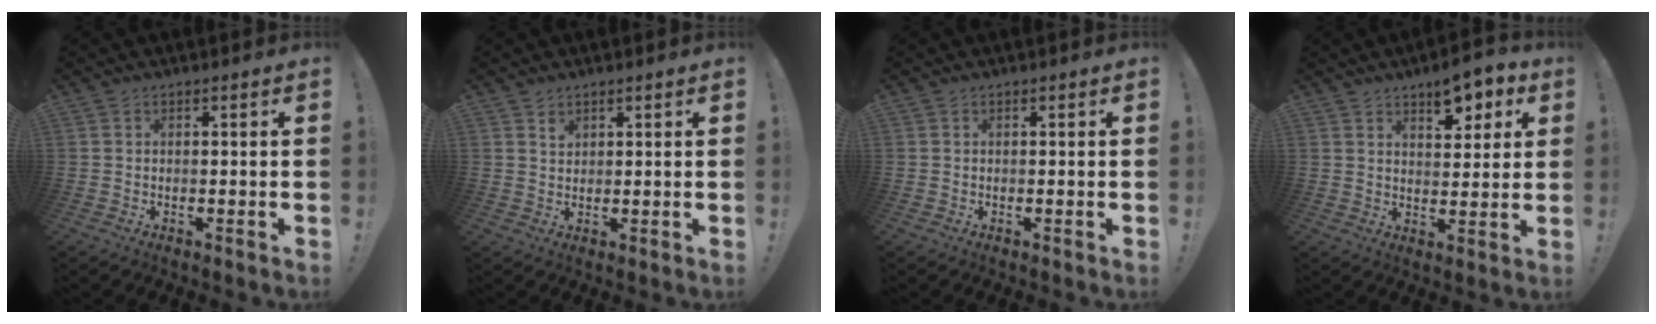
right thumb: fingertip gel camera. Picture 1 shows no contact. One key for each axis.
{"total": 1.8, "fx": 1.4, "fy": 1.0, "fz": 0.4, "tx": 0.005, "ty": -0.012, "tz": 0.023}
{"total": 0.0}
{"total": 8.6, "fx": 5.4, "fy": 4.0, "fz": 5.3, "tx": -0.053, "ty": -0.035, "tz": 0.092}